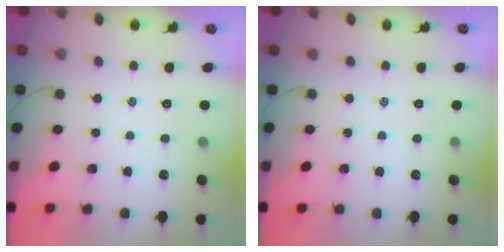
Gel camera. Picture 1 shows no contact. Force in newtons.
{"total": 0.0}